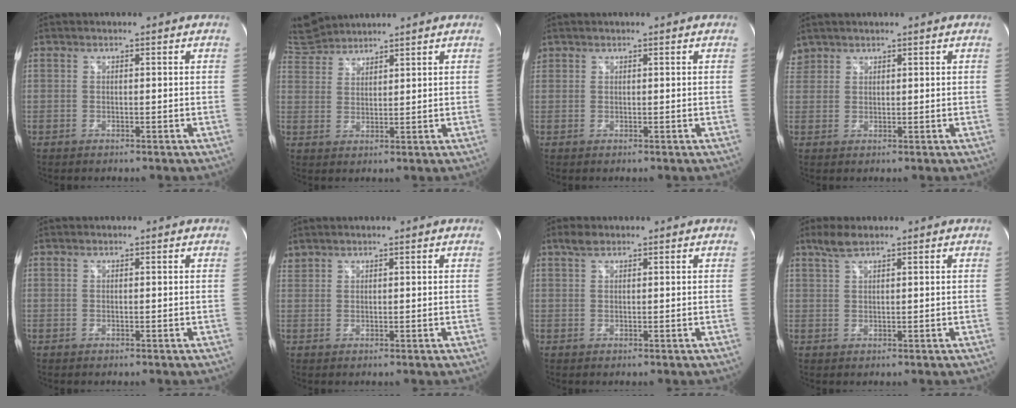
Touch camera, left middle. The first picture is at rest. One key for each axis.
{"total": 6.0, "fx": 6.0, "fy": 0.6, "fz": 0.1, "tx": -0.014, "ty": 0.023, "tz": 0.121}
{"total": 0.8, "fx": 0.6, "fy": 0.5, "fz": 0.0, "tx": 0.002, "ty": 0.013, "tz": 0.011}
{"total": 2.2, "fx": 1.9, "fy": 1.0, "fz": -0.2, "tx": 0.005, "ty": 0.012, "tz": 0.038}
{"total": 0.0}
{"total": 1.6, "fx": 1.6, "fy": 0.2, "fz": 0.1, "tx": -0.011, "ty": 0.016, "tz": 0.035}
{"total": 1.8, "fx": 1.4, "fy": 0.7, "fz": 0.9, "tx": -0.024, "ty": 0.012, "tz": 0.028}
{"total": 2.8, "fx": 2.2, "fy": 0.4, "fz": 1.7, "tx": -0.044, "ty": 0.009, "tz": 0.048}